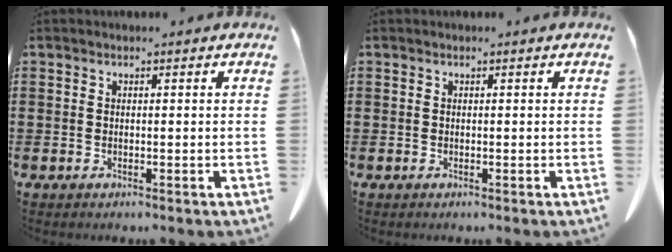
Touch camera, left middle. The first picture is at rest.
{"total": 0.0}